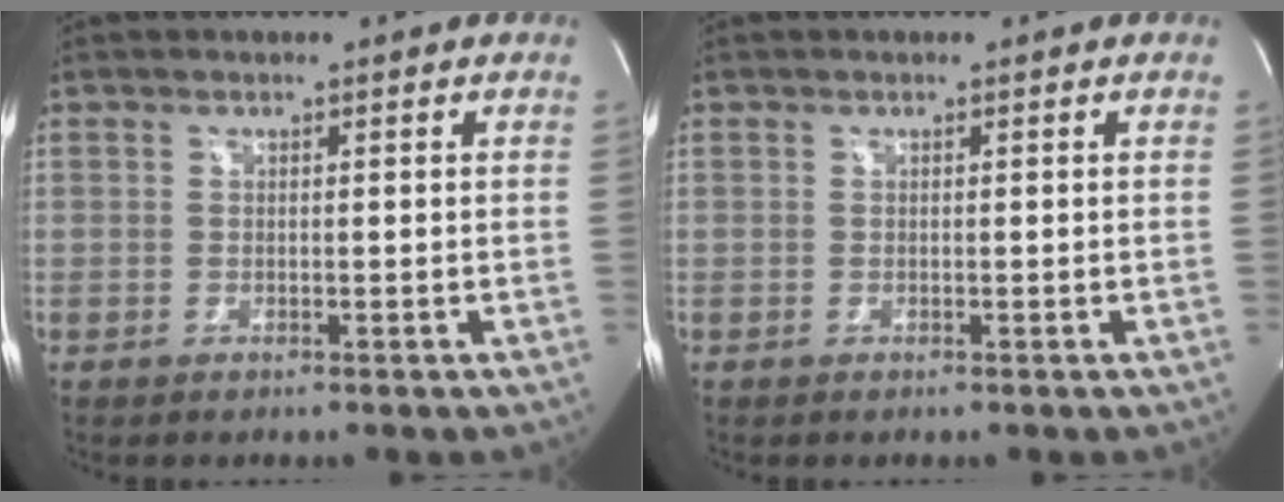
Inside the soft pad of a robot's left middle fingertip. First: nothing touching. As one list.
[{"total": 0.0}]